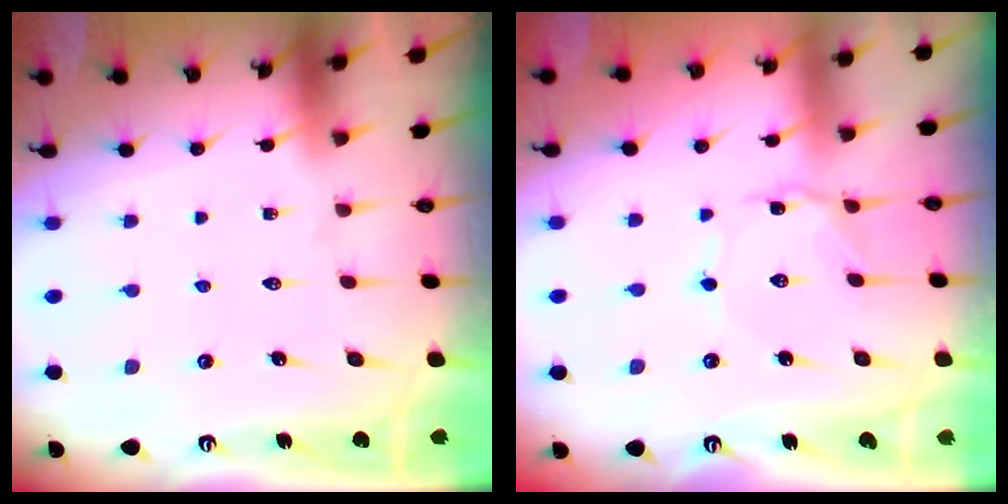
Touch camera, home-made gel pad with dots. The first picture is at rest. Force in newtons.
{"total": 1.8, "press": 1.7, "slide": 0.2}